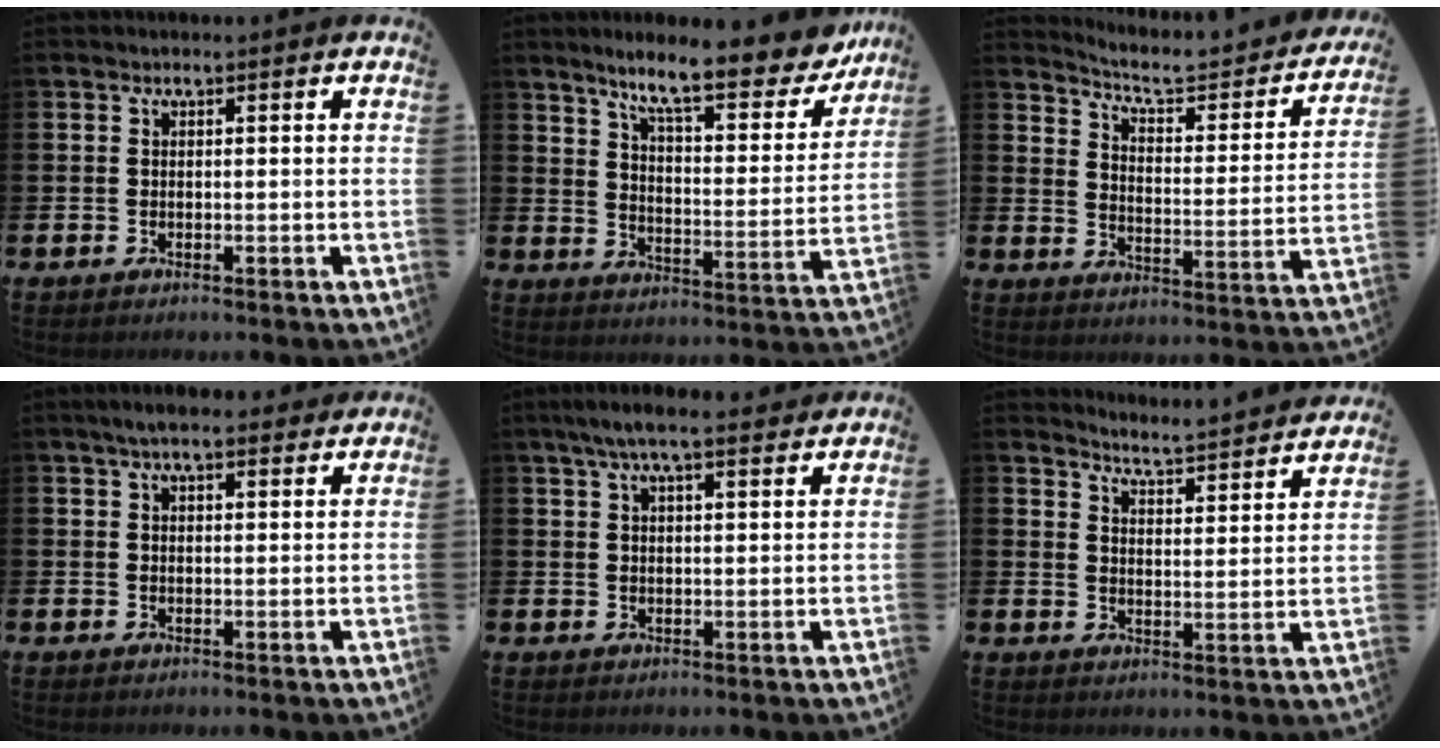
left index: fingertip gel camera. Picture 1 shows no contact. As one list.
[{"total": 9.9, "force": [8.4, 1.7, 5.0], "torque": [-0.109, -0.056, 0.137]}, {"total": 5.6, "force": [4.9, 1.4, 2.3], "torque": [-0.067, -0.038, 0.076]}, {"total": 4.0, "force": [3.4, 1.1, 1.8], "torque": [-0.032, -0.009, 0.059]}, {"total": 5.6, "force": [4.7, 0.9, 2.8], "torque": [-0.055, -0.010, 0.083]}, {"total": 5.0, "force": [5.0, -0.3, 0.3], "torque": [-0.022, -0.048, 0.083]}]